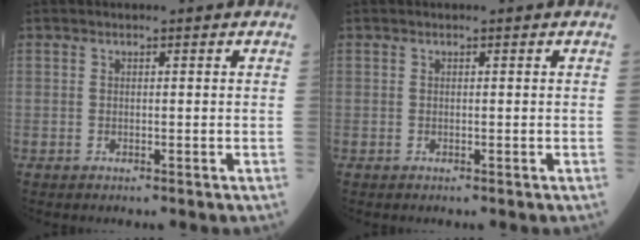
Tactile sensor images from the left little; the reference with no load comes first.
{"total": 0.0}